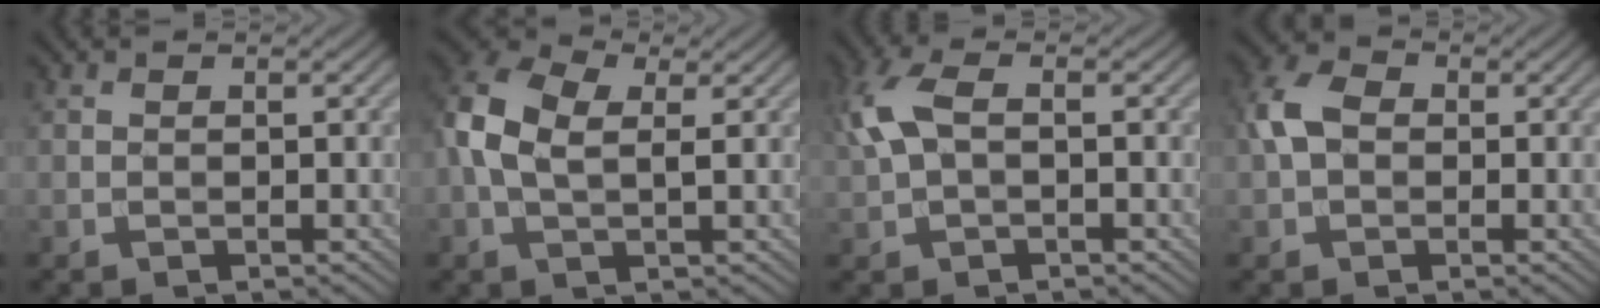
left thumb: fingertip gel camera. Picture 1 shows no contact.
{"total": 7.7, "force": [1.1, 4.6, 6.2], "torque": [-0.155, 0.005, 0.012]}
{"total": 5.7, "force": [0.9, 2.9, 4.8], "torque": [-0.130, 0.014, 0.014]}
{"total": 4.5, "force": [0.1, 3.4, 3.0], "torque": [-0.069, 0.010, -0.008]}